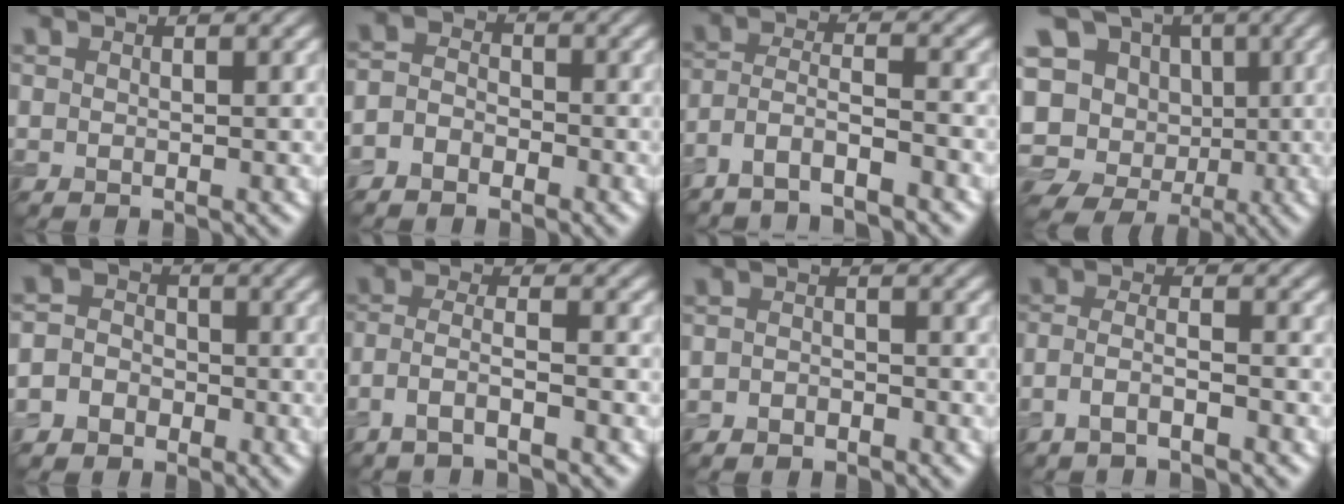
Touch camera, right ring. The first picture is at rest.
{"total": 2.7, "force": [-1.8, 1.7, 1.1], "torque": [-0.020, 0.004, -0.045]}
{"total": 4.3, "force": [-3.5, 0.9, 2.4], "torque": [-0.045, 0.002, -0.073]}
{"total": 11.8, "force": [-1.8, 10.4, 5.3], "torque": [-0.118, 0.007, -0.034]}
{"total": 5.1, "force": [-2.3, 4.4, 1.0], "torque": [0.006, -0.001, -0.059]}
{"total": 3.5, "force": [-2.4, 0.6, 2.5], "torque": [-0.050, 0.006, -0.055]}
{"total": 1.4, "force": [-1.0, 0.8, 0.7], "torque": [-0.013, 0.001, -0.020]}
{"total": 2.6, "force": [-1.8, 0.6, 1.8], "torque": [-0.035, 0.006, -0.044]}